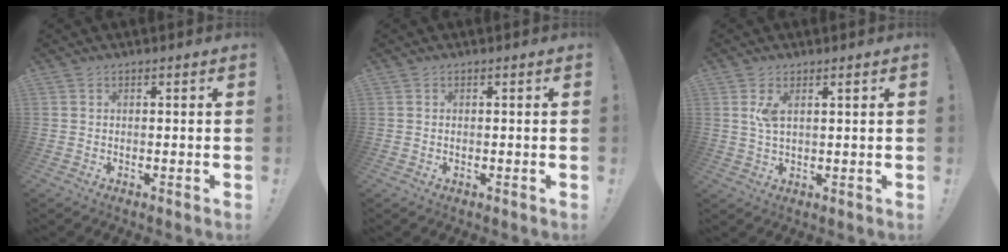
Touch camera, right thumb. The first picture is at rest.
{"total": 0.0}
{"total": 3.9, "force": [1.5, 1.6, 3.3], "torque": [-0.064, 0.000, 0.026]}